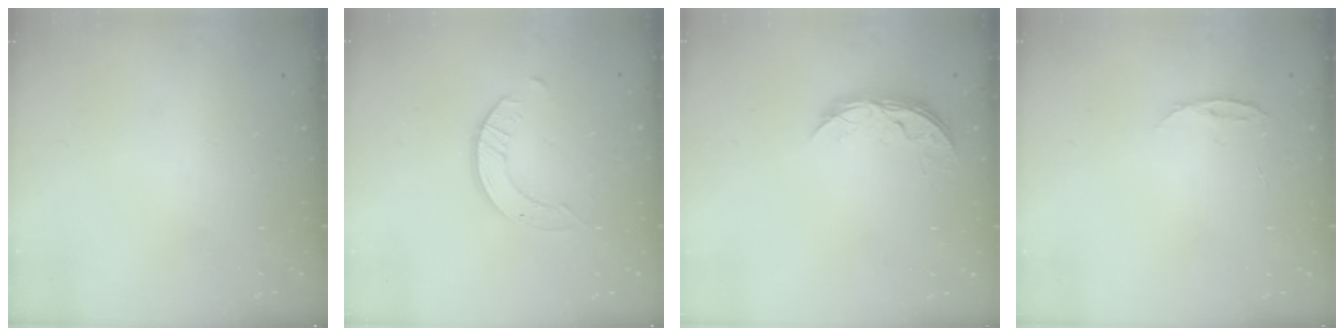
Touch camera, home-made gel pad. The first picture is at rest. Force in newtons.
{"total": 3.5, "press": 3.5, "slide": 0.3}
{"total": 5.4, "press": 5.4, "slide": 0.5}
{"total": 4.0, "press": 4.0, "slide": 0.4}